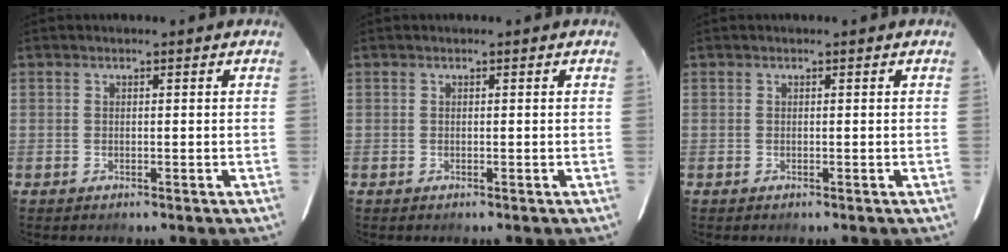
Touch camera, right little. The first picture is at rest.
{"total": 0.0}
{"total": 0.0}